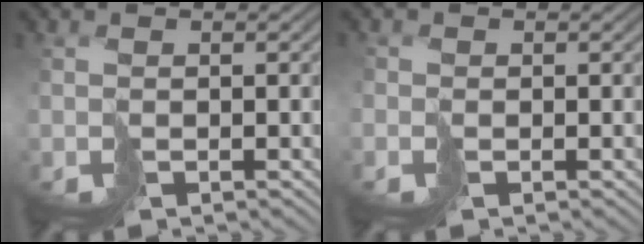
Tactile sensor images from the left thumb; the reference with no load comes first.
{"total": 1.1, "force": [-0.6, 0.9, 0.3], "torque": [-0.011, -0.004, -0.012]}